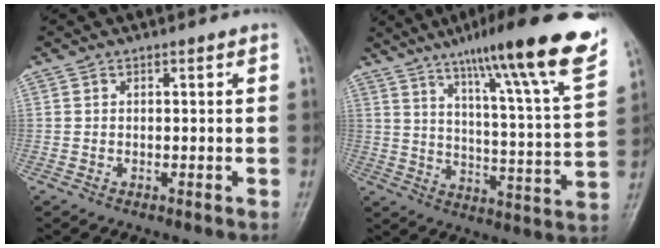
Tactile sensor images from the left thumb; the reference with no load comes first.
{"total": 21.8, "force": [14.5, 2.0, 16.2], "torque": [-0.220, -0.048, 0.211]}